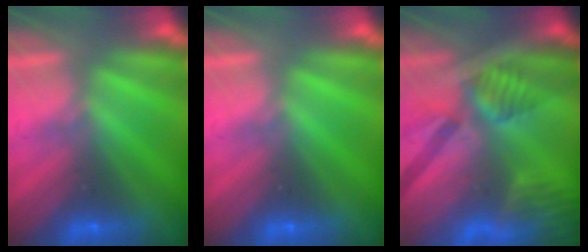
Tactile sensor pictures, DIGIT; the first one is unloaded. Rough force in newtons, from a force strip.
{"total": 0.0}
{"total": 6.1}